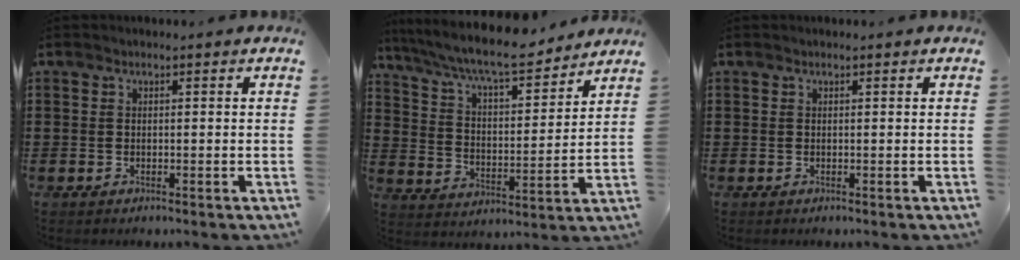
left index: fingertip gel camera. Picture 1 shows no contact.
{"total": 9.5, "force": [8.5, 1.1, 4.2], "torque": [-0.115, -0.043, 0.145]}
{"total": 0.0}